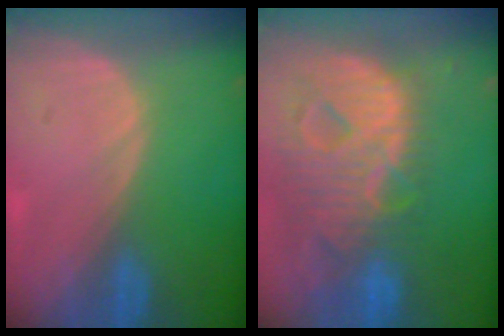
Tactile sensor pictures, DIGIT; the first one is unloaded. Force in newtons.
{"total": 13.1, "press": 11.1, "slide": 6.9}